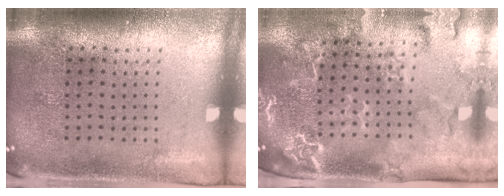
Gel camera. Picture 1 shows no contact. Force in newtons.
{"total": 2.8, "press": 2.5, "slide": 1.4}